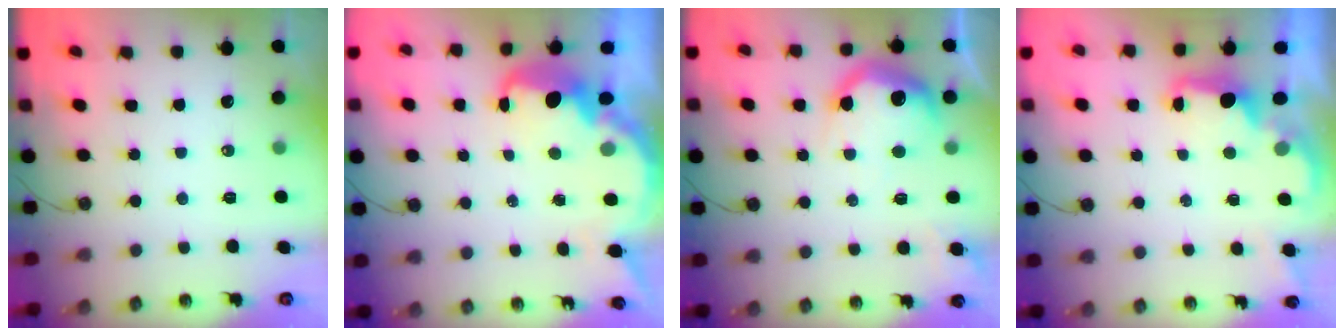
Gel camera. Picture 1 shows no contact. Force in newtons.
{"total": 7.7, "press": 7.7, "slide": 0.6}
{"total": 17.8, "press": 17.7, "slide": 1.6}
{"total": 2.2, "press": 2.1, "slide": 0.8}